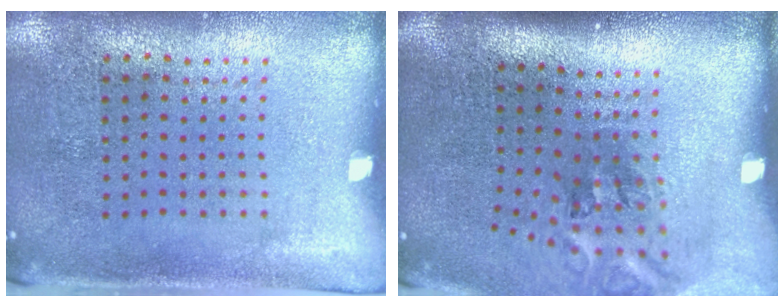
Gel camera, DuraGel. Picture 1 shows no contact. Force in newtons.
{"total": 2.2, "press": 1.3, "slide": 1.7}